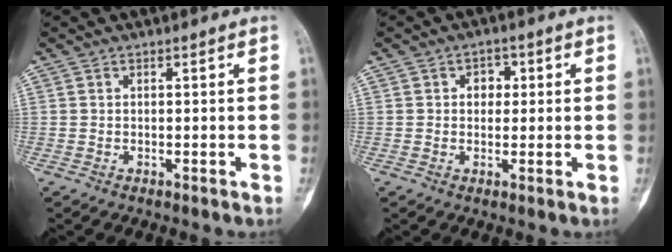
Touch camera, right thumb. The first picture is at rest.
{"total": 3.3, "force": [0.7, 2.6, 1.8], "torque": [0.001, 0.004, 0.004]}